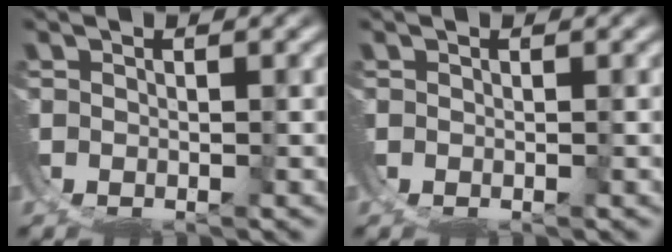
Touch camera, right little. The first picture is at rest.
{"total": 0.0}